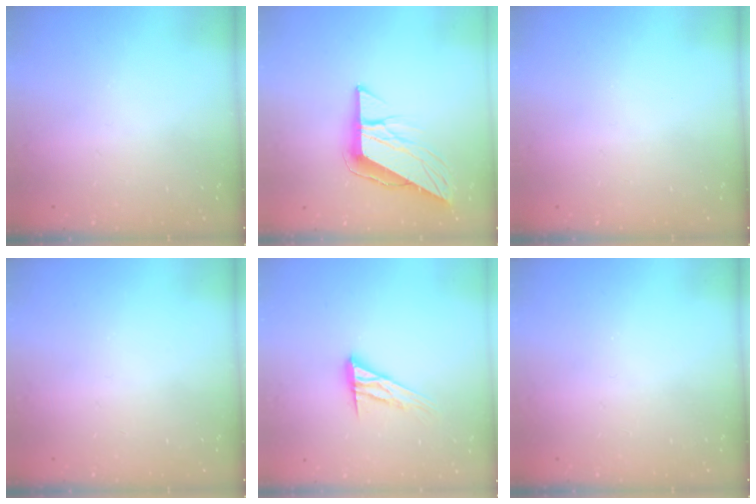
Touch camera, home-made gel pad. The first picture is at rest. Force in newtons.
{"total": 9.9, "press": 9.9, "slide": 0.9}
{"total": 0.0}
{"total": 0.0}
{"total": 12.0, "press": 12.0, "slide": 1.0}
{"total": 0.0}